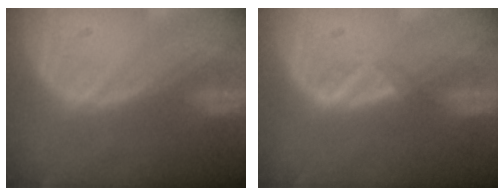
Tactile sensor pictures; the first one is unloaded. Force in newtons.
{"total": 1.3, "press": 1.2, "slide": 0.7}